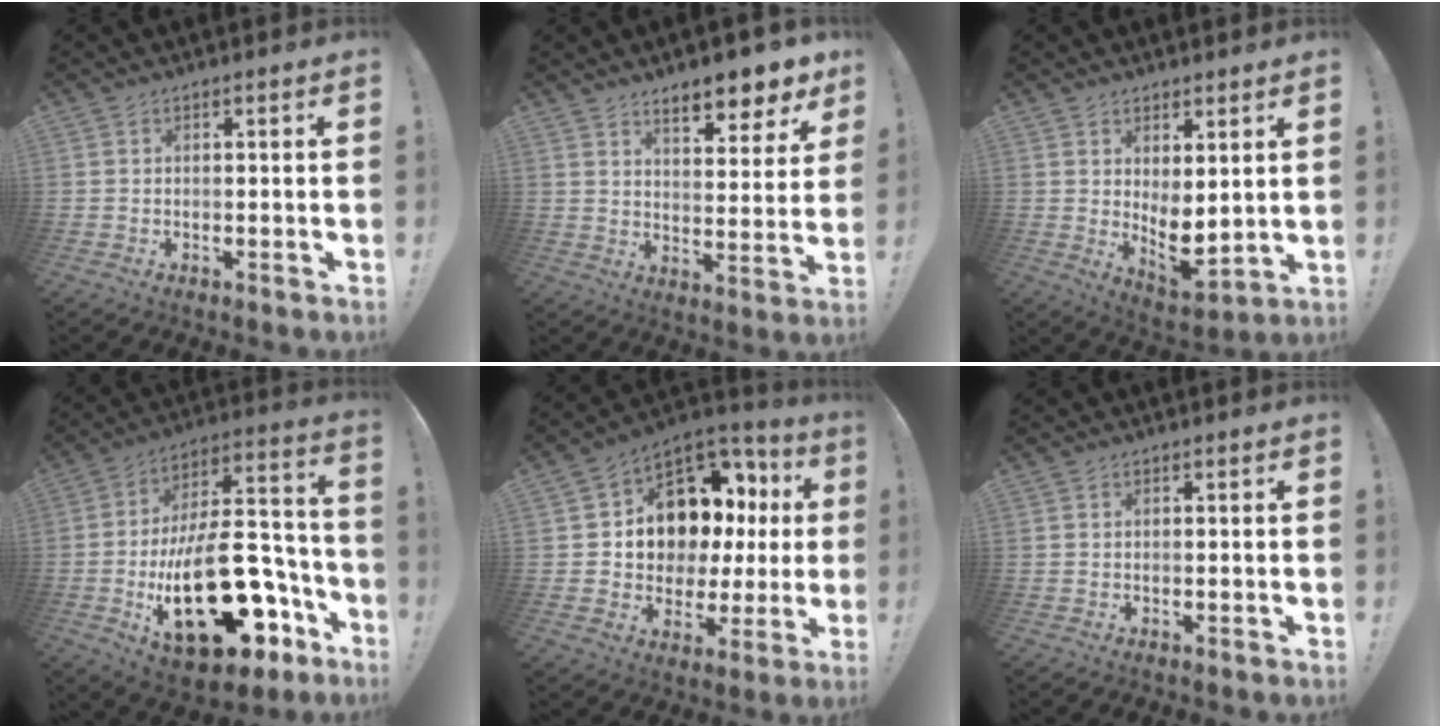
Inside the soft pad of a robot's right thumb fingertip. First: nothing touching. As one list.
[{"total": 9.6, "force": [7.8, 2.5, 5.0], "torque": [-0.057, -0.064, 0.133]}, {"total": 6.2, "force": [2.2, 2.9, 5.0], "torque": [-0.048, -0.045, 0.049]}, {"total": 30.0, "force": [-9.9, 14.5, 24.3], "torque": [-0.410, 0.053, -0.144]}, {"total": 12.0, "force": [4.9, 9.3, 5.8], "torque": [-0.087, -0.050, 0.105]}, {"total": 0.0}]